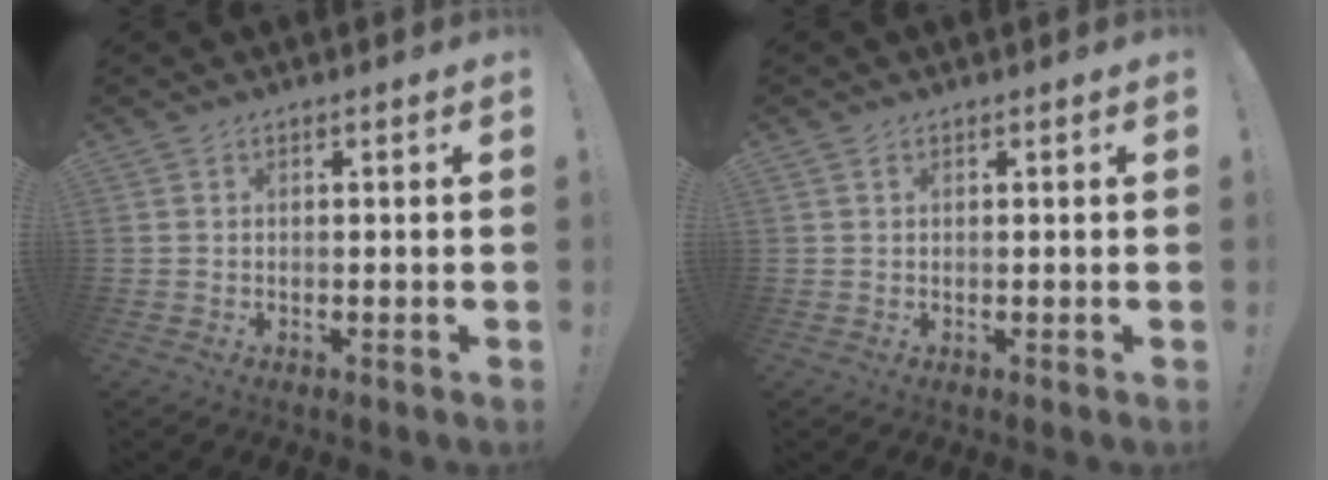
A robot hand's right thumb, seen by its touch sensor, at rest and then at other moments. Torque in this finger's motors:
{"motor_torque": [-0.12, -0.24, -0.27, 0.01, 0.04]}